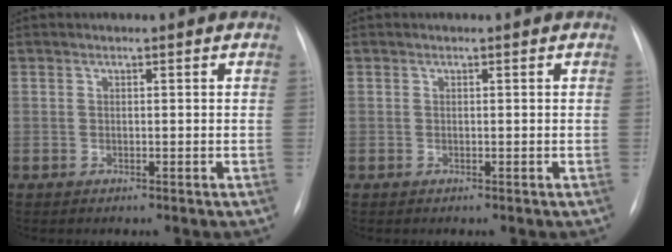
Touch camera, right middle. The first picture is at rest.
{"total": 0.0}